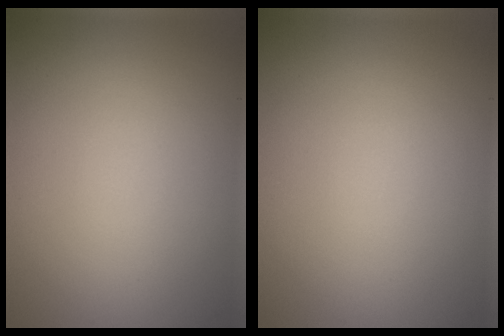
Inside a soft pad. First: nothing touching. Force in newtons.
{"total": 0.0}